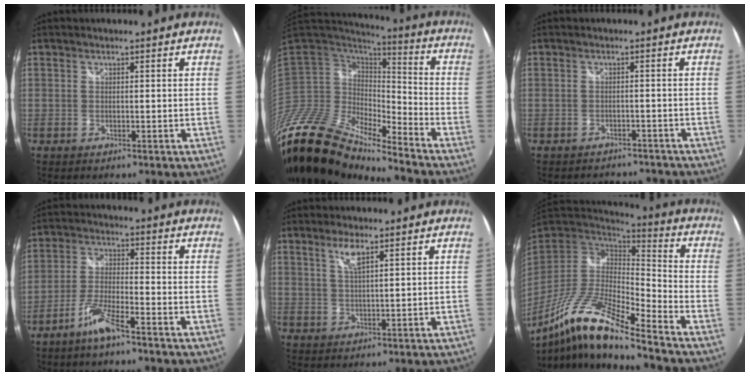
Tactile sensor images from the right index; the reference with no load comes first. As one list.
[{"total": 18.7, "force": [-15.4, 4.6, 9.5], "torque": [-0.196, -0.036, -0.297]}, {"total": 6.3, "force": [-5.6, 2.5, 1.4], "torque": [-0.032, -0.006, -0.072]}, {"total": 5.8, "force": [-4.1, 0.2, 4.1], "torque": [-0.095, -0.001, -0.082]}, {"total": 3.7, "force": [2.2, 0.7, 2.9], "torque": [-0.056, 0.000, 0.042]}, {"total": 16.8, "force": [-11.2, 2.3, 12.3], "torque": [-0.231, -0.029, -0.224]}]